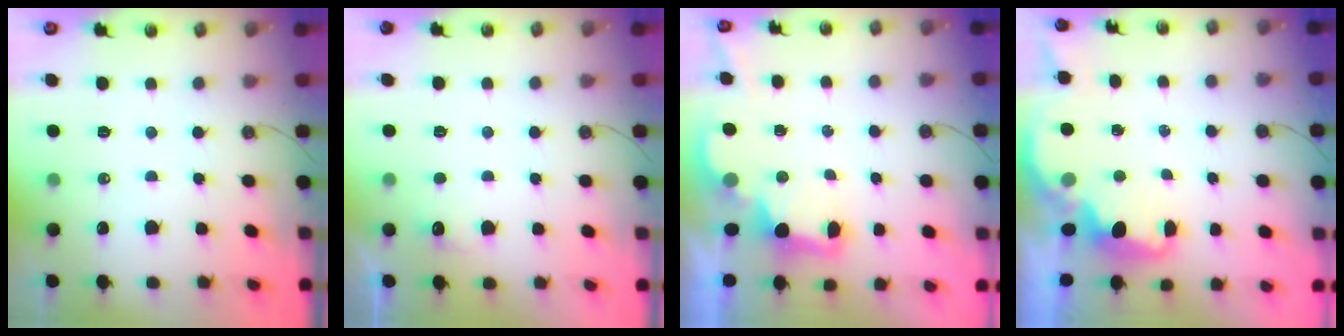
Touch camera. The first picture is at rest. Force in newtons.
{"total": 2.9, "press": 2.7, "slide": 0.9}
{"total": 2.5, "press": 2.3, "slide": 0.8}
{"total": 2.2, "press": 2.0, "slide": 0.8}